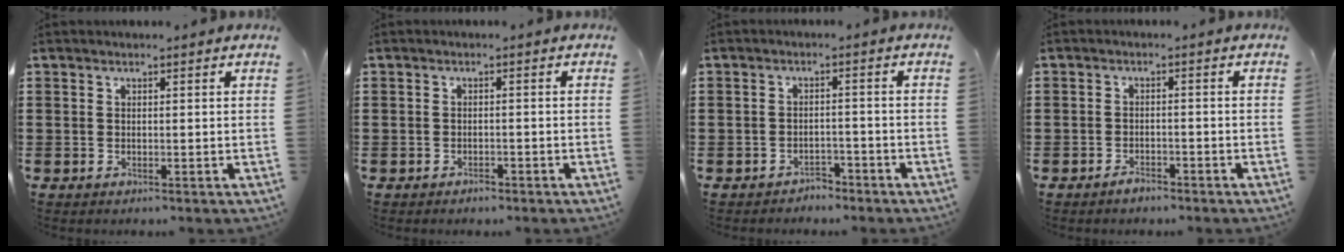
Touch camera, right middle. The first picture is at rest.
{"total": 0.9, "force": [-0.8, 0.4, 0.2], "torque": [-0.006, 0.001, -0.019]}
{"total": 2.3, "force": [-2.2, 0.4, -0.1], "torque": [-0.007, 0.003, -0.049]}
{"total": 1.7, "force": [-1.6, 0.6, 0.4], "torque": [-0.010, 0.001, -0.032]}